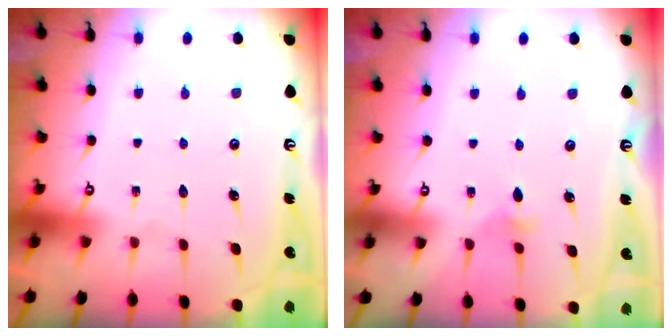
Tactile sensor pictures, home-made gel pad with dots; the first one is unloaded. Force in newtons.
{"total": 2.8, "press": 2.7, "slide": 0.7}